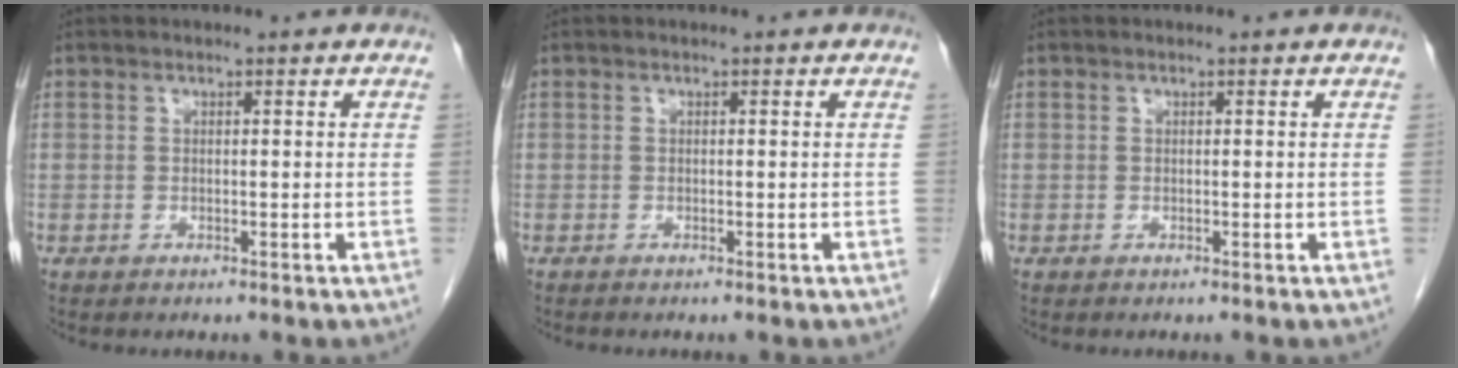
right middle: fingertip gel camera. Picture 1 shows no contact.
{"total": 0.0}
{"total": 0.0}